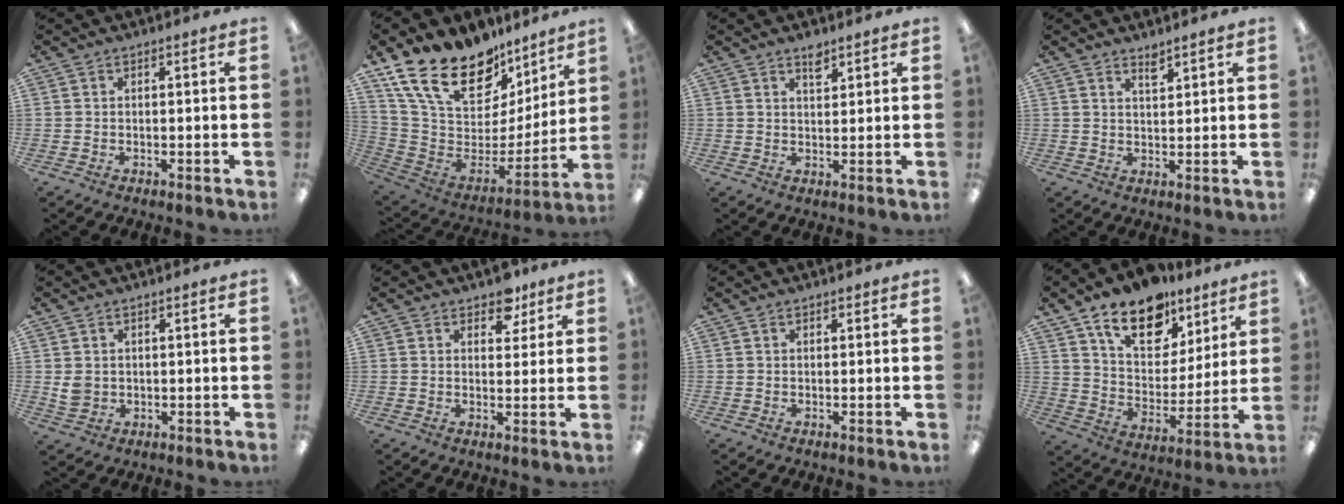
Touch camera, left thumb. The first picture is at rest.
{"total": 22.4, "force": [16.5, 10.8, 10.7], "torque": [-0.197, -0.116, 0.306]}
{"total": 3.5, "force": [2.7, 1.5, 1.7], "torque": [-0.013, -0.013, 0.044]}
{"total": 2.5, "force": [2.4, 0.6, 0.8], "torque": [-0.004, -0.014, 0.040]}
{"total": 3.5, "force": [0.9, 3.1, 1.4], "torque": [-0.019, 0.001, 0.018]}
{"total": 6.0, "force": [4.4, 3.4, 2.2], "torque": [-0.017, -0.019, 0.075]}
{"total": 0.8, "force": [0.6, 0.5, 0.2], "torque": [-0.003, 0.002, 0.010]}
{"total": 16.5, "force": [11.2, 9.2, 7.9], "torque": [-0.129, -0.061, 0.199]}